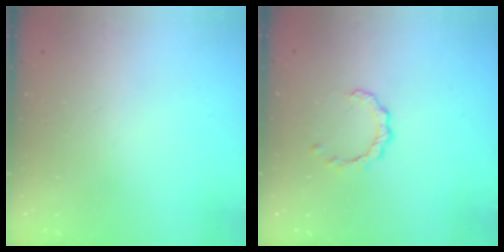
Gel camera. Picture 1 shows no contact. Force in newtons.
{"total": 2.5, "press": 2.5, "slide": 0.3}